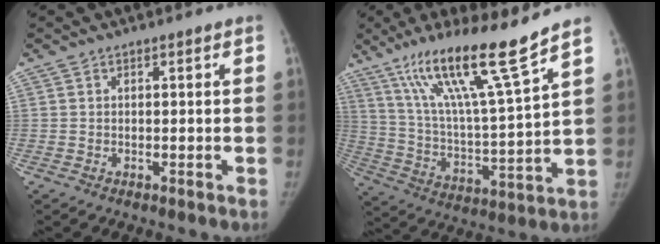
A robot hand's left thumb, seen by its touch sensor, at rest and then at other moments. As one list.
[{"total": 18.6, "force": [12.8, 0.5, 13.5], "torque": [-0.223, -0.066, 0.230]}]